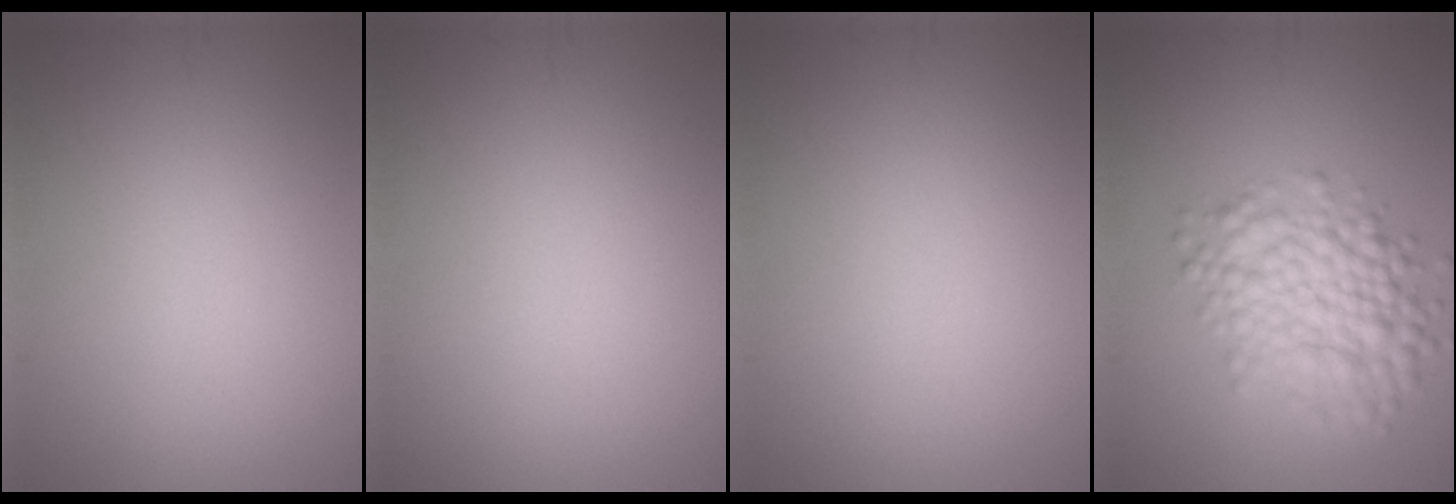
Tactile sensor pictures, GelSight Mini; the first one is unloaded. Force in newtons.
{"total": 0.0}
{"total": 0.0}
{"total": 5.9, "press": 5.9, "slide": 0.1}